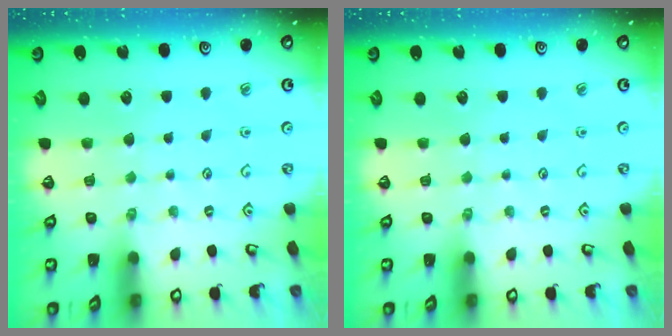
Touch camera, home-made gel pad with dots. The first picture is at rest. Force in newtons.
{"total": 0.0}